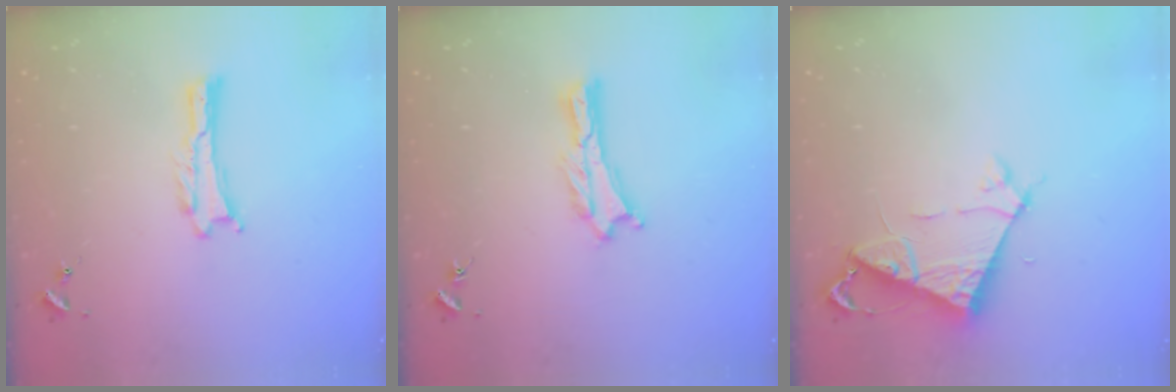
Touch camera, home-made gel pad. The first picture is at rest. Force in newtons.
{"total": 0.6, "press": 0.6, "slide": 0.2}
{"total": 6.9, "press": 6.9, "slide": 0.7}